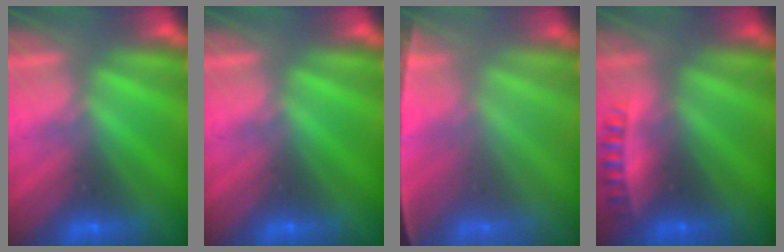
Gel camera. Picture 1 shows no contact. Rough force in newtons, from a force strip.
{"total": 0.0}
{"total": 1.6}
{"total": 2.5}